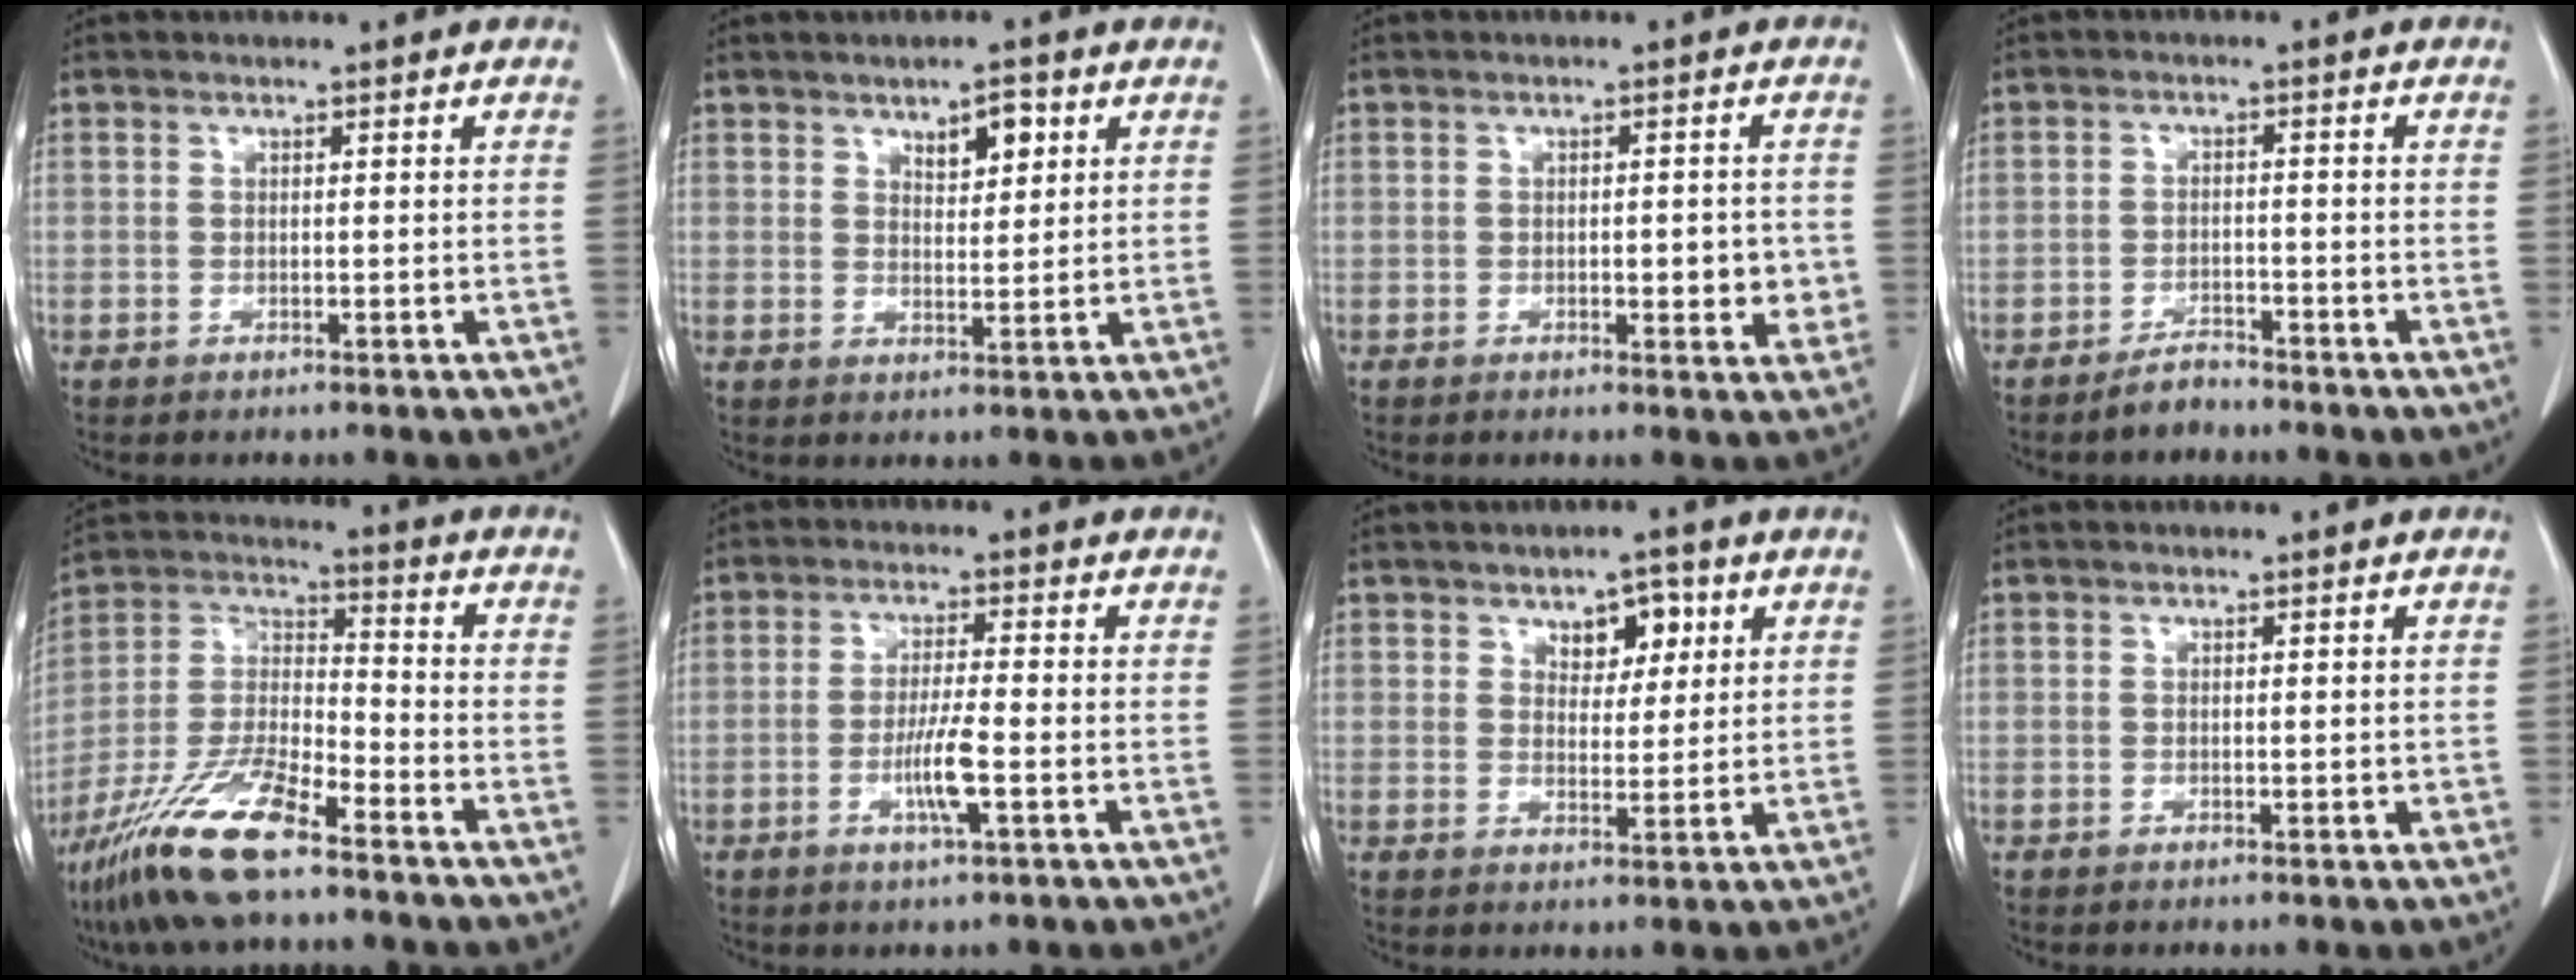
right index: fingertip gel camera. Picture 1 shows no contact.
{"total": 4.1, "force": [2.2, 1.7, 3.0], "torque": [-0.047, -0.001, 0.036]}
{"total": 4.6, "force": [-0.6, 1.8, 4.2], "torque": [-0.049, -0.003, -0.006]}
{"total": 2.9, "force": [-2.6, 0.7, 0.9], "torque": [-0.015, -0.001, -0.045]}
{"total": 14.3, "force": [-10.1, 2.8, 9.8], "torque": [-0.206, -0.010, -0.187]}
{"total": 5.4, "force": [-1.7, 0.1, 5.2], "torque": [-0.100, -0.009, -0.031]}
{"total": 4.9, "force": [2.4, 2.9, 3.1], "torque": [-0.037, 0.005, 0.037]}
{"total": 0.9, "force": [0.0, 0.5, 0.8], "torque": [-0.010, -0.002, 0.002]}